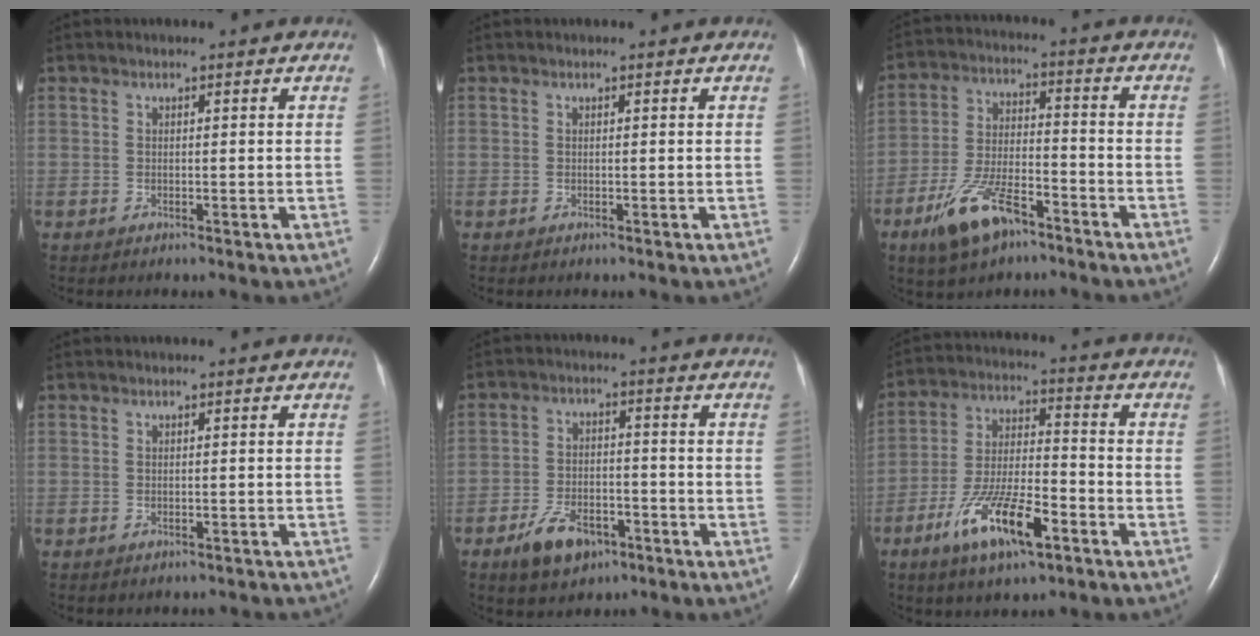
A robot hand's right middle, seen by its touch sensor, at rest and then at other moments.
{"total": 0.0}
{"total": 10.9, "force": [-7.0, 3.9, 7.5], "torque": [-0.157, -0.002, -0.127]}
{"total": 3.5, "force": [-3.1, 1.3, 1.0], "torque": [-0.014, 0.004, -0.031]}
{"total": 7.6, "force": [-4.6, 4.1, 4.5], "torque": [-0.087, -0.001, -0.073]}
{"total": 12.7, "force": [-6.8, 3.3, 10.3], "torque": [-0.205, -0.005, -0.119]}